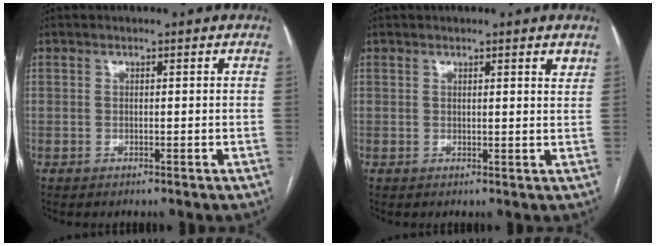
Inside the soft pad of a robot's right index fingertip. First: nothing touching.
{"total": 1.7, "force": [1.3, 0.3, 1.1], "torque": [-0.015, -0.007, 0.014]}